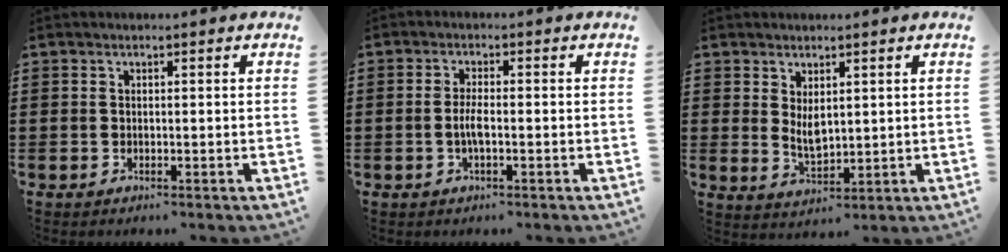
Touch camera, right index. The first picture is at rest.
{"total": 2.7, "force": [-0.8, 0.4, 2.6], "torque": [-0.062, -0.007, -0.018]}
{"total": 3.3, "force": [1.3, 1.5, 2.7], "torque": [-0.046, -0.004, 0.024]}